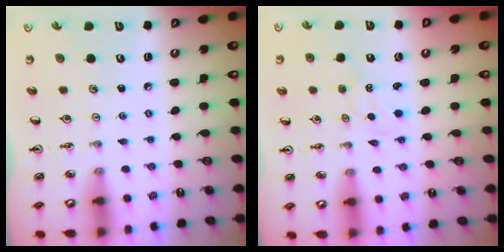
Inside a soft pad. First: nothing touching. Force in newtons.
{"total": 1.6, "press": 1.5, "slide": 0.3}